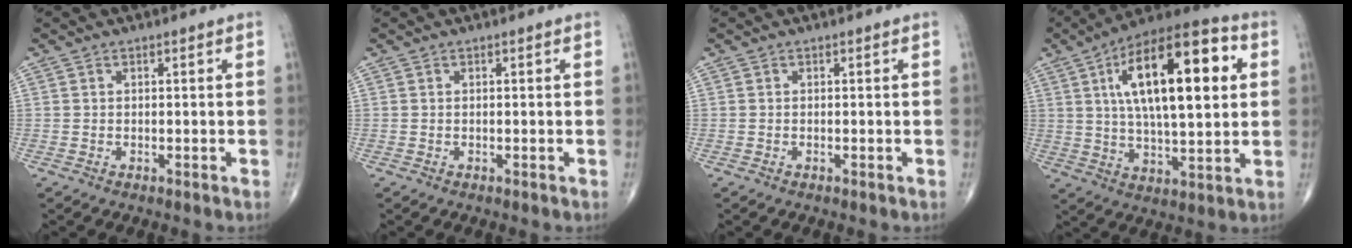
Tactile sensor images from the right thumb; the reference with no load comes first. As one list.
[{"total": 0.0}, {"total": 0.0}, {"total": 23.1, "force": [5.8, 8.9, 20.5], "torque": [-0.320, 0.005, 0.084]}]